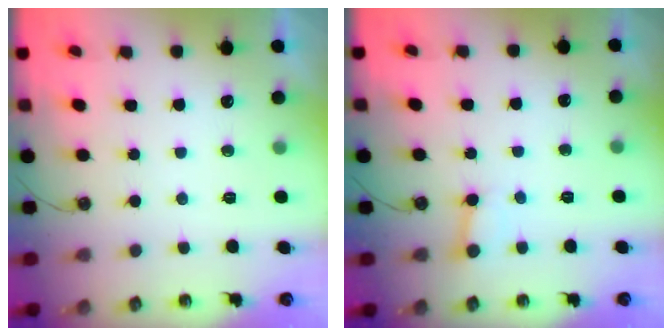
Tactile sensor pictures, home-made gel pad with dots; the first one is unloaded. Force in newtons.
{"total": 2.3, "press": 2.3, "slide": 0.1}